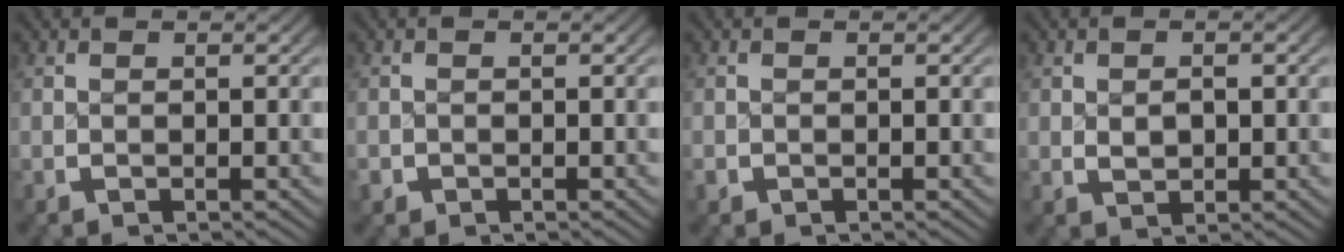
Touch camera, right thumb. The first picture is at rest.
{"total": 1.1, "force": [-0.7, 0.9, 0.1], "torque": [-0.009, -0.006, -0.011]}
{"total": 0.8, "force": [-0.4, 0.6, 0.1], "torque": [-0.008, -0.005, -0.007]}
{"total": 1.7, "force": [0.2, 1.2, 1.2], "torque": [-0.026, -0.009, 0.012]}